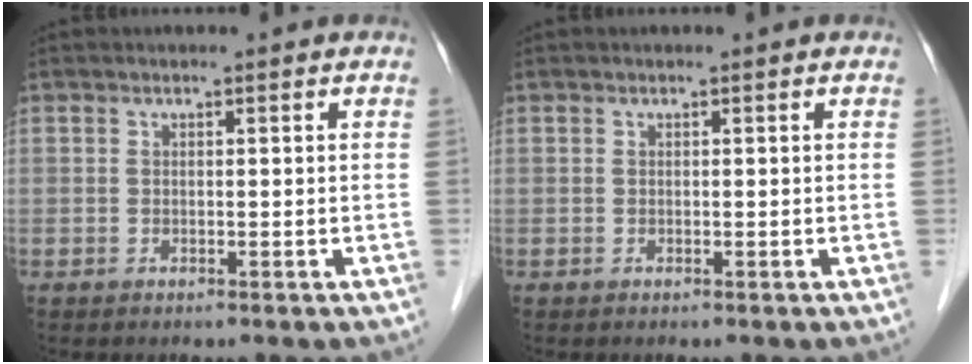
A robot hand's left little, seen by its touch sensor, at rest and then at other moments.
{"total": 0.0}